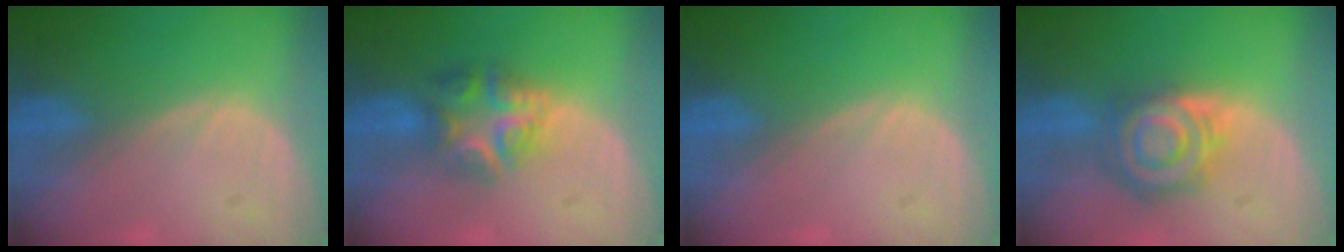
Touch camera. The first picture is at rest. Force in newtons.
{"total": 6.3, "press": 6.2, "slide": 1.5}
{"total": 0.0}
{"total": 7.9, "press": 7.1, "slide": 3.6}